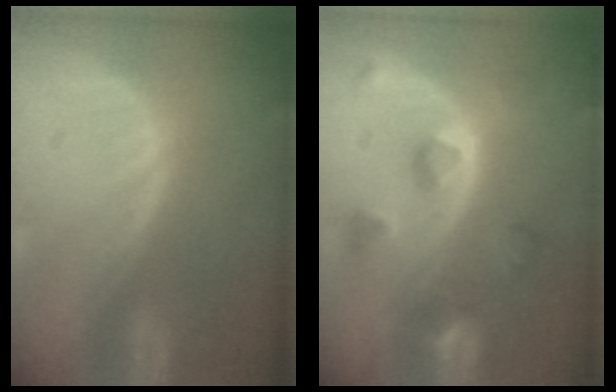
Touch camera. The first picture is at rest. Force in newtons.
{"total": 7.7, "press": 6.9, "slide": 3.4}